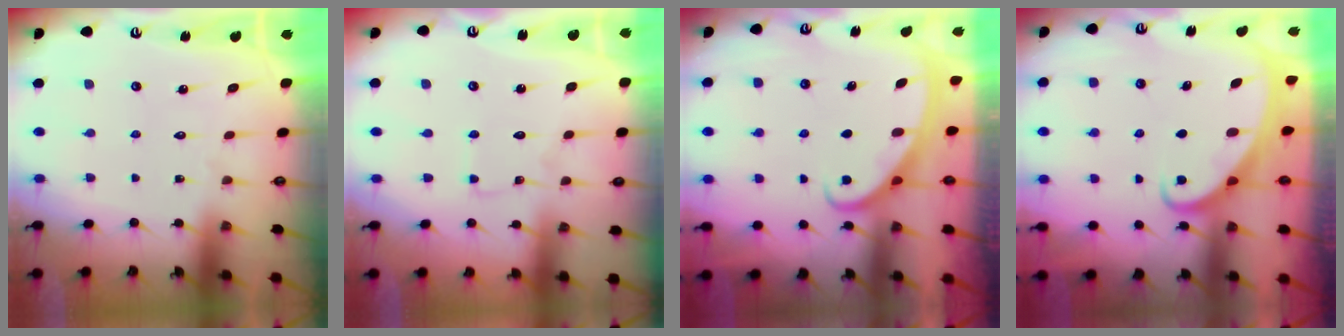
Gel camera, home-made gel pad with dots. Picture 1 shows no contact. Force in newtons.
{"total": 2.4, "press": 2.4, "slide": 0.2}
{"total": 2.6, "press": 2.6, "slide": 0.4}
{"total": 2.2, "press": 2.2, "slide": 0.3}